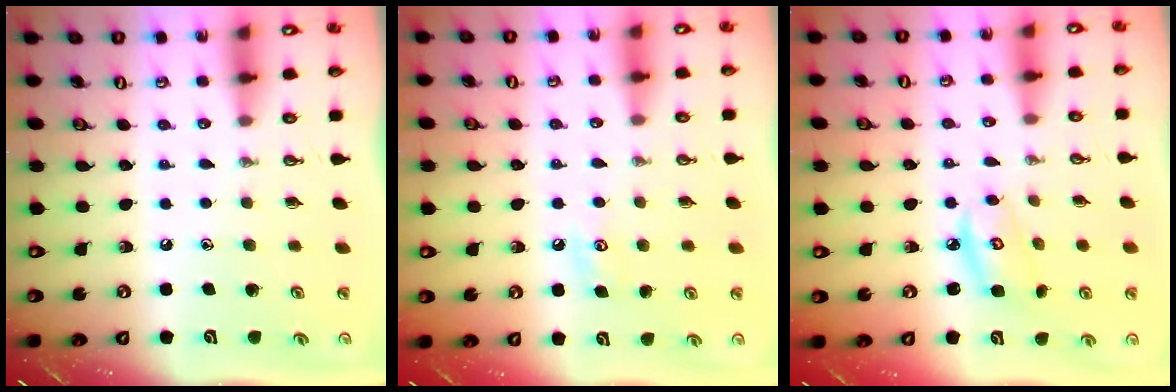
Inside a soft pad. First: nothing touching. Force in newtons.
{"total": 5.6, "press": 5.6, "slide": 0.6}
{"total": 6.0, "press": 6.0, "slide": 0.4}